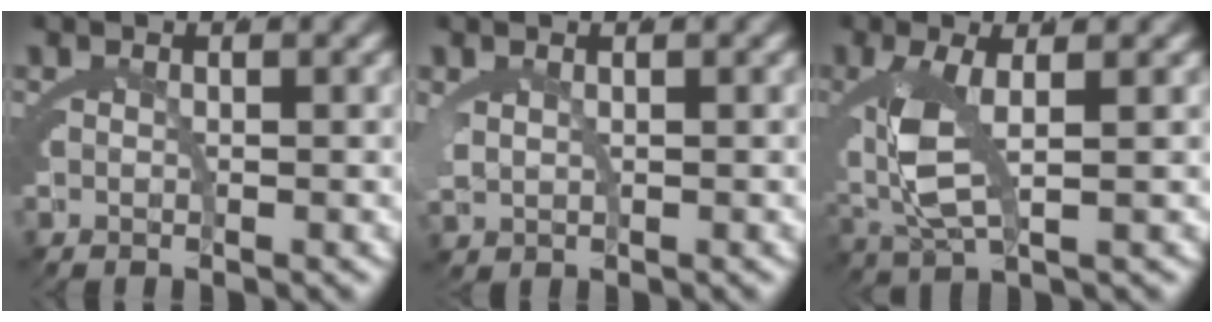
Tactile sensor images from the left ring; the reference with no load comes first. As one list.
[{"total": 1.4, "force": [0.9, 0.8, 0.8], "torque": [-0.031, -0.011, 0.029]}, {"total": 4.9, "force": [0.7, 1.3, 4.7], "torque": [-0.104, -0.009, 0.022]}]